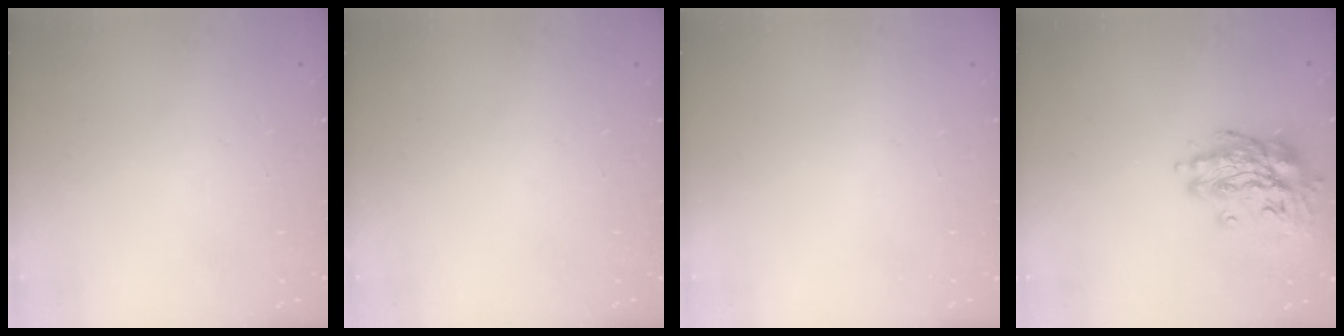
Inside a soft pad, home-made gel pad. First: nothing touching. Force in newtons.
{"total": 0.0}
{"total": 0.0}
{"total": 16.0, "press": 15.8, "slide": 2.7}